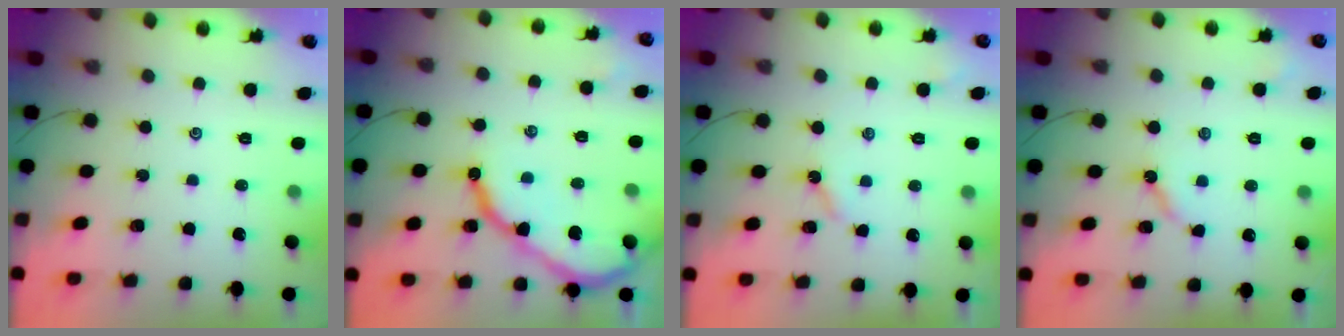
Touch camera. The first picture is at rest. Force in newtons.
{"total": 12.4, "press": 12.4, "slide": 1.2}
{"total": 3.0, "press": 2.9, "slide": 0.6}
{"total": 4.3, "press": 4.2, "slide": 0.8}